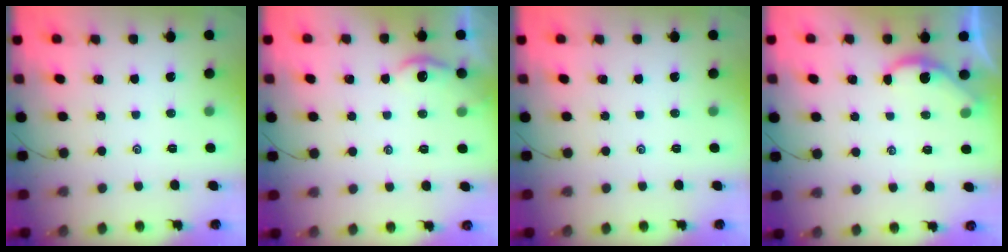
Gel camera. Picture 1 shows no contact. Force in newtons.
{"total": 2.5, "press": 2.5, "slide": 0.3}
{"total": 0.0}
{"total": 2.4, "press": 2.3, "slide": 0.3}